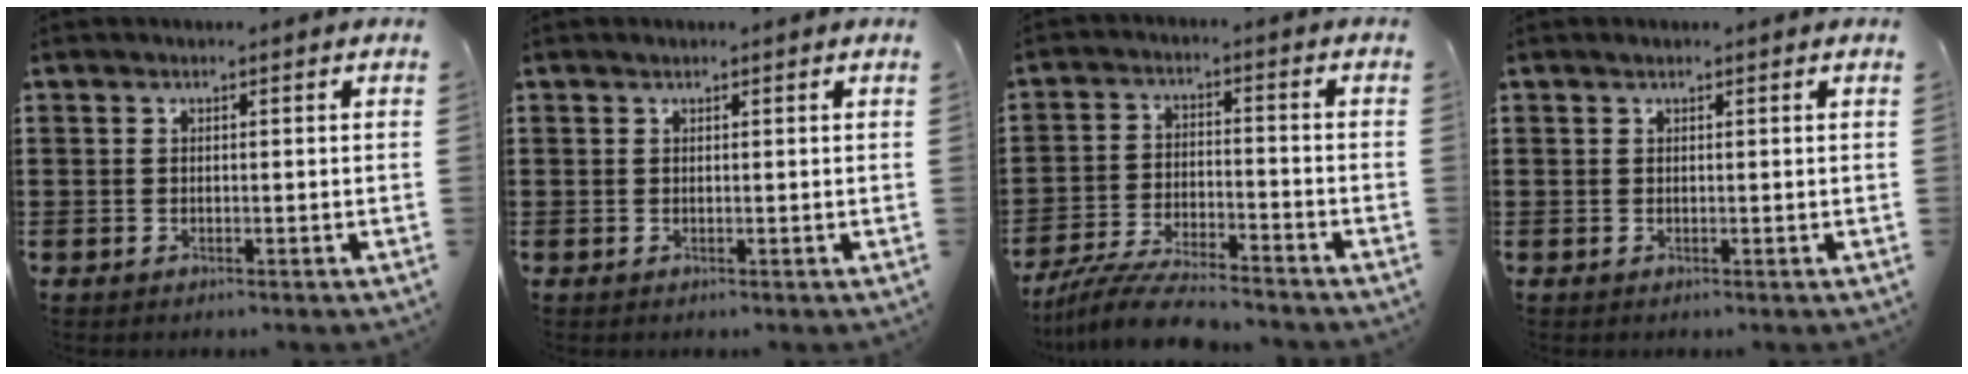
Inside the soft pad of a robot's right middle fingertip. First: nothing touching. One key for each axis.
{"total": 0.0}
{"total": 7.4, "fx": -6.9, "fy": 0.7, "fz": 2.7, "tx": -0.056, "ty": 0.000, "tz": -0.134}
{"total": 0.0}